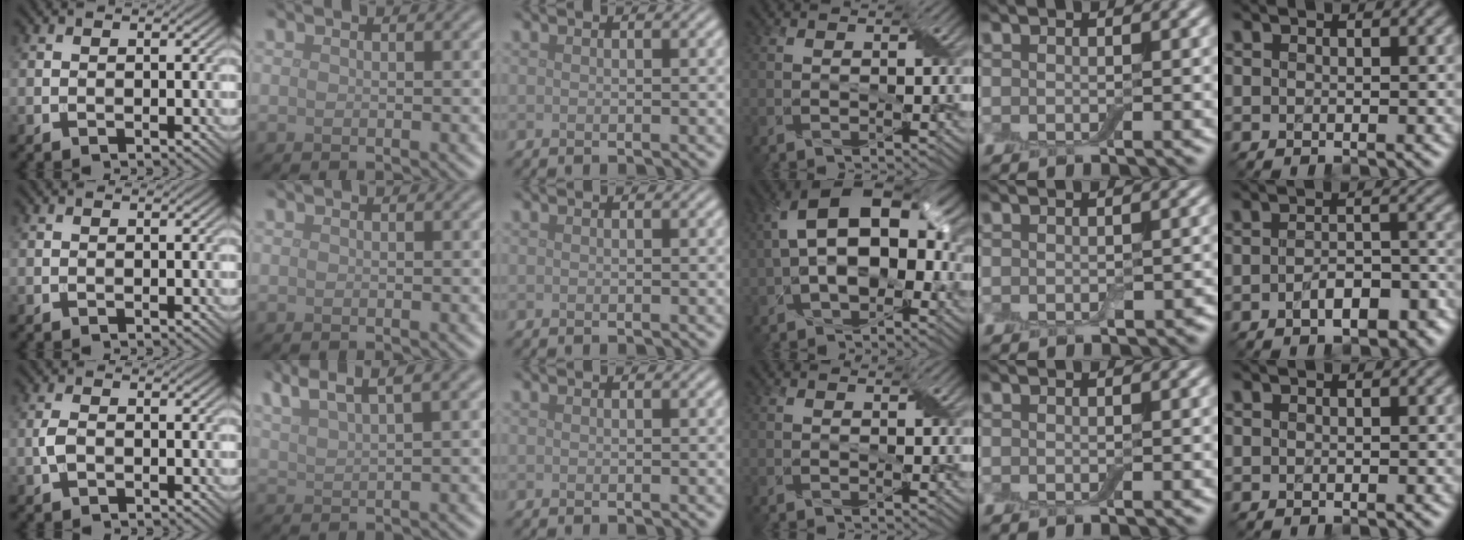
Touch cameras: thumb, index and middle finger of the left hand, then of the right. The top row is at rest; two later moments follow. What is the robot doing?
{"motion": "peel", "object": "aluminum foil"}